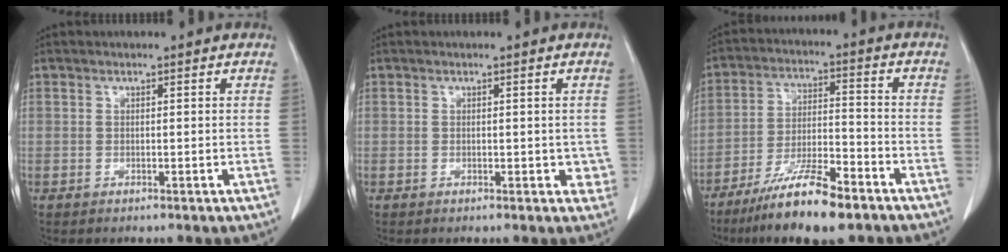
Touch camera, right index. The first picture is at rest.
{"total": 2.1, "force": [0.1, 1.6, 1.3], "torque": [0.001, 0.004, 0.000]}
{"total": 12.4, "force": [-8.7, 2.1, 8.7], "torque": [-0.160, -0.020, -0.153]}